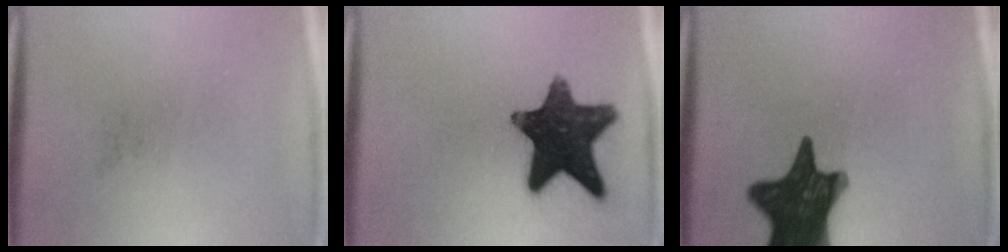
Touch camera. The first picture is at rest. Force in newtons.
{"total": 14.6}
{"total": 16.5}